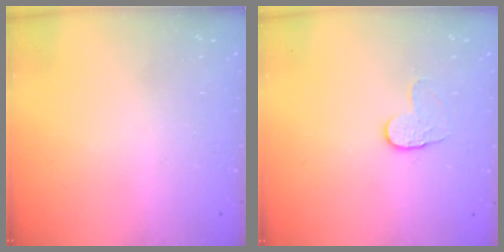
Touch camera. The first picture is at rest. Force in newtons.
{"total": 4.3, "press": 4.3, "slide": 0.4}